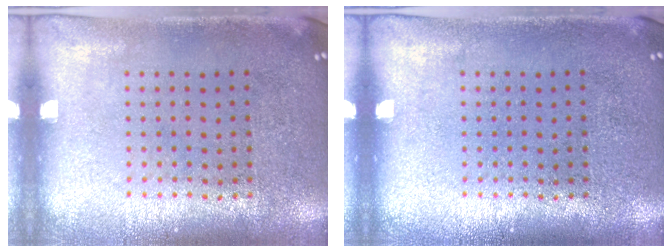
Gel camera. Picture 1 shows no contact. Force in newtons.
{"total": 0.0}